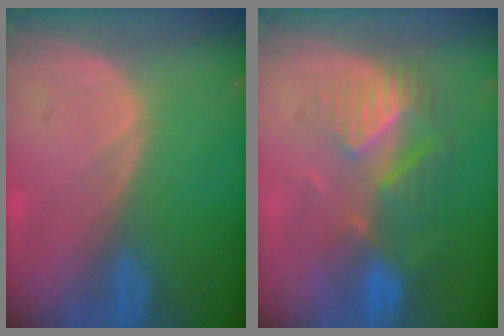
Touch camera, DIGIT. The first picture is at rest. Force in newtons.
{"total": 9.1, "press": 7.9, "slide": 4.5}